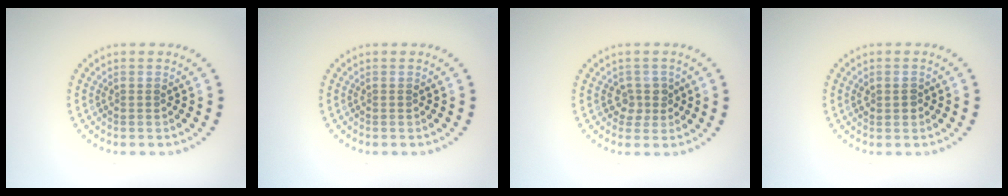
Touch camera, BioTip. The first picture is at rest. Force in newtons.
{"total": 0.0}
{"total": 1.8, "press": 1.5, "slide": 1.1}
{"total": 1.2, "press": 1.2, "slide": 0.2}